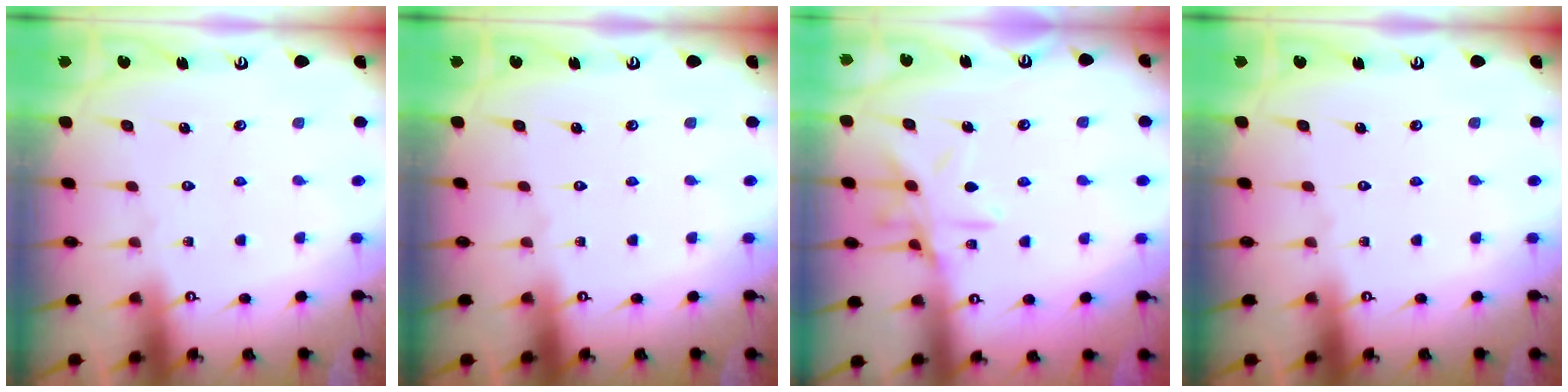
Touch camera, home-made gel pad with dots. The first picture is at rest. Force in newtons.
{"total": 0.0}
{"total": 10.9, "press": 10.9, "slide": 0.8}
{"total": 0.0}